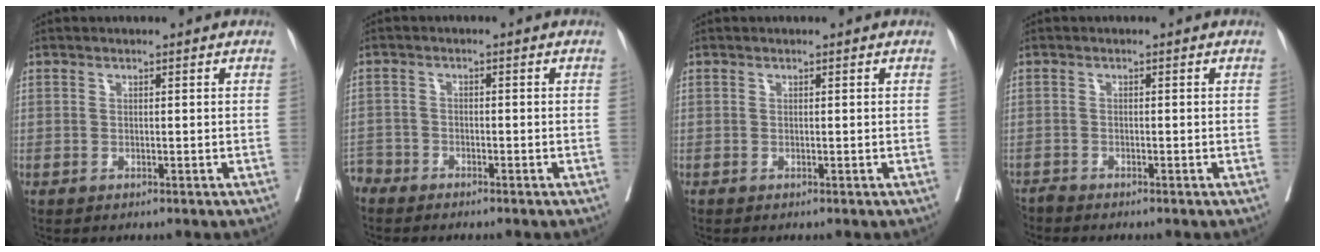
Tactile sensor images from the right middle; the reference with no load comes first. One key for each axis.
{"total": 3.1, "fx": -2.8, "fy": 1.2, "fz": -0.4, "tx": 0.003, "ty": 0.000, "tz": -0.060}
{"total": 0.0}
{"total": 1.2, "fx": -1.2, "fy": -0.1, "fz": -0.1, "tx": -0.001, "ty": -0.005, "tz": -0.025}